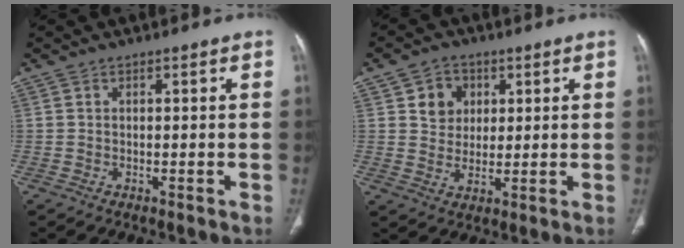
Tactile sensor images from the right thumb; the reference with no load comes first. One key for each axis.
{"total": 6.5, "fx": 2.3, "fy": 5.4, "fz": 2.7, "tx": -0.017, "ty": -0.007, "tz": 0.042}